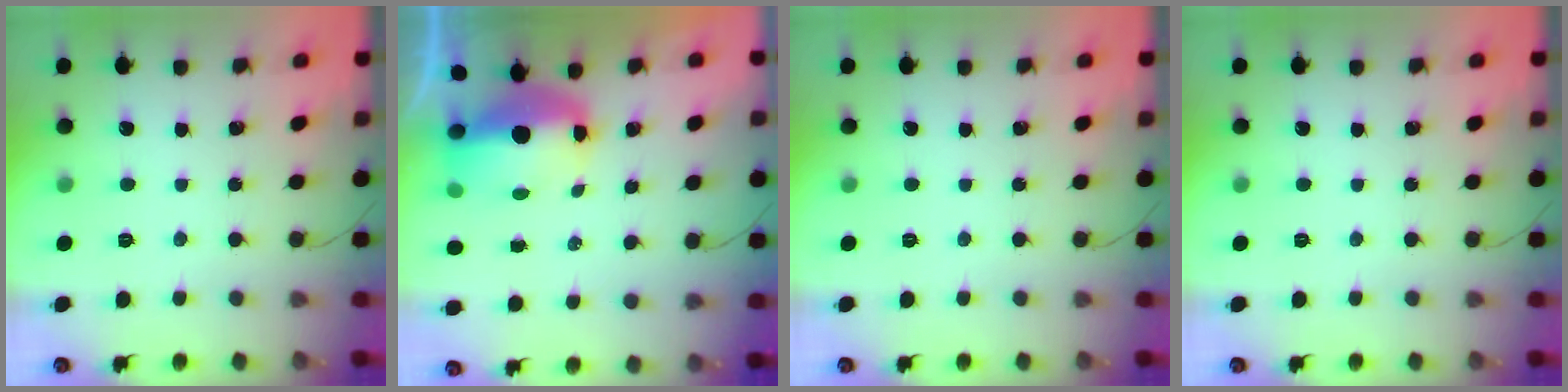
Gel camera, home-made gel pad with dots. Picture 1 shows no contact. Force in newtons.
{"total": 7.8, "press": 7.7, "slide": 1.4}
{"total": 0.0}
{"total": 0.0}